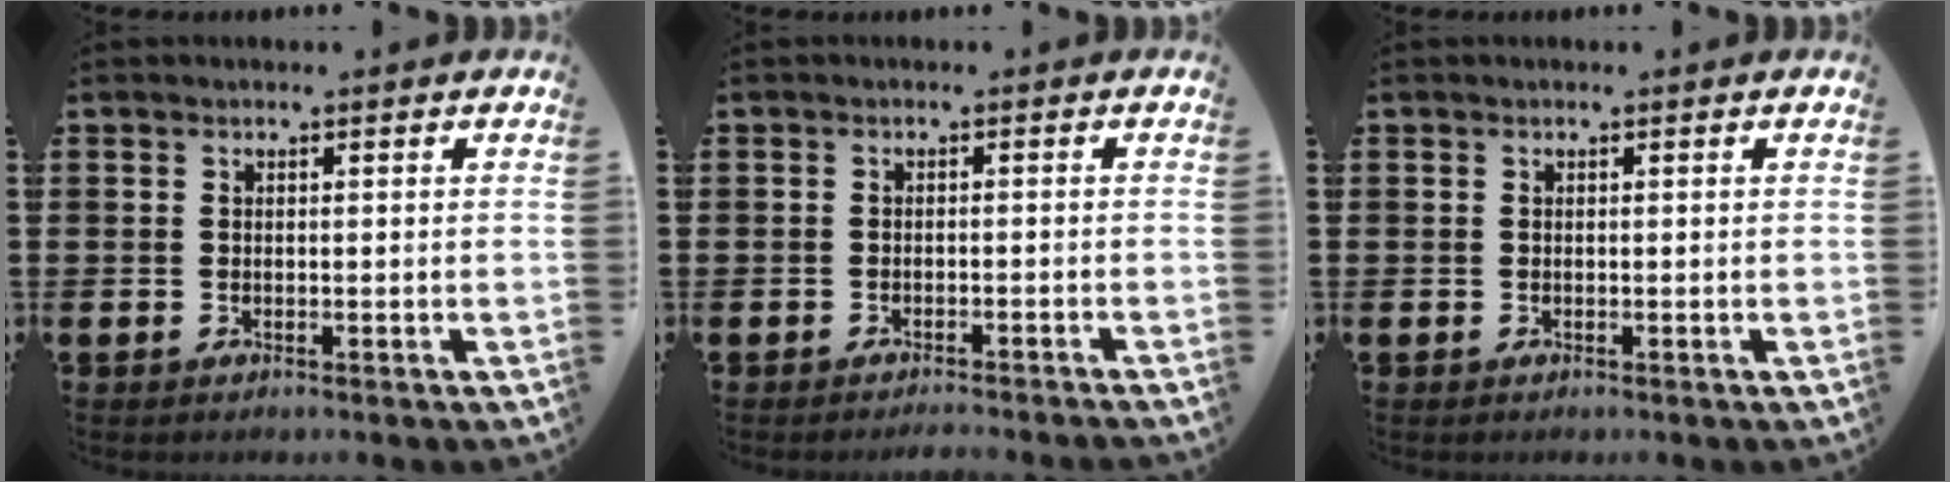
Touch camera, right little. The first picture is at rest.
{"total": 1.2, "force": [-1.1, -0.2, 0.2], "torque": [-0.002, 0.001, -0.023]}
{"total": 0.0}